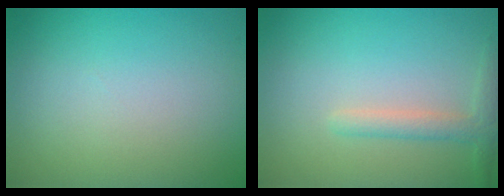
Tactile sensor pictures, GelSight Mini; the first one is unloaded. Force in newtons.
{"total": 1.9, "press": 1.9, "slide": 0.1}